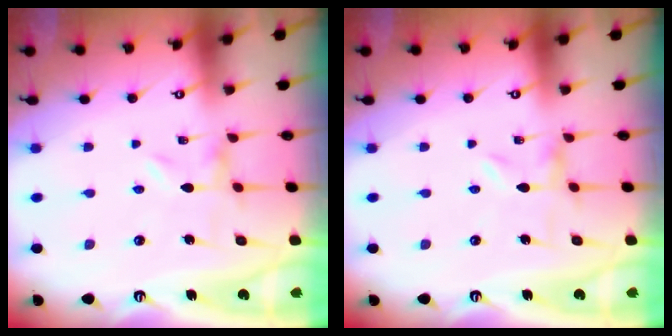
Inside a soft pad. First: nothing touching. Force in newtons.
{"total": 0.0}